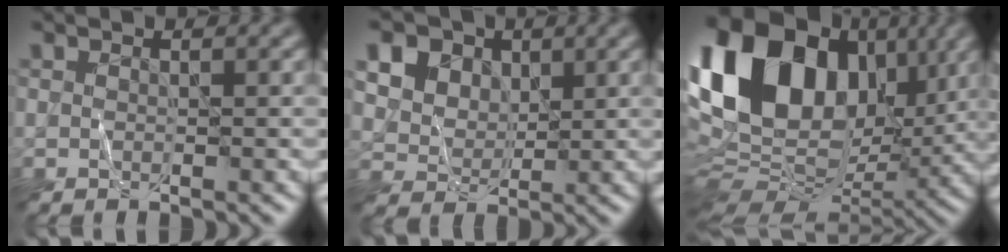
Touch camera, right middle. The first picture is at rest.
{"total": 13.9, "force": [6.9, 10.1, 6.6], "torque": [-0.164, 0.036, 0.120]}
{"total": 19.5, "force": [5.7, 13.3, 13.0], "torque": [-0.266, 0.030, 0.098]}